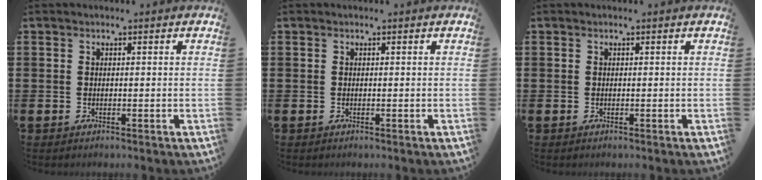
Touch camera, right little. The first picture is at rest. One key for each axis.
{"total": 0.0}
{"total": 0.0}